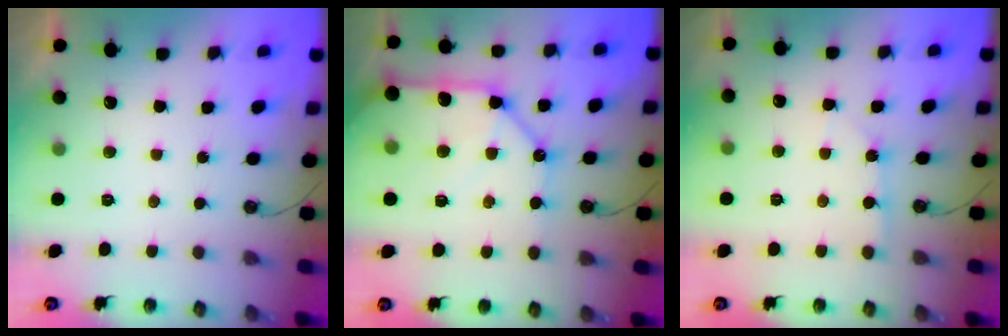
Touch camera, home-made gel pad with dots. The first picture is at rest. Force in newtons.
{"total": 17.2, "press": 17.1, "slide": 2.2}
{"total": 2.3, "press": 2.3, "slide": 0.3}